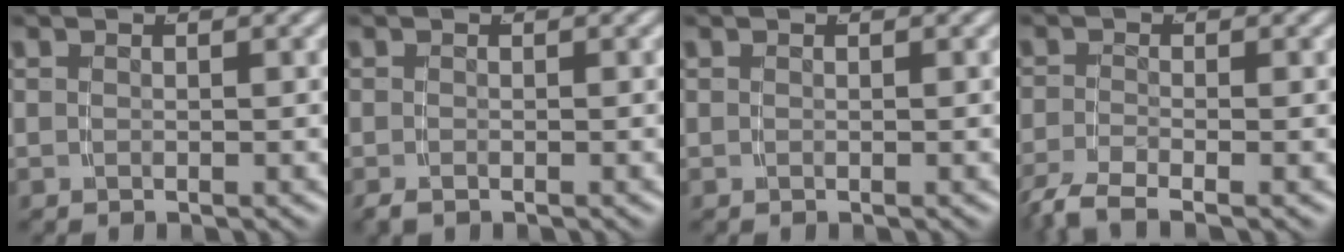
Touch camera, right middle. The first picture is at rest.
{"total": 0.9, "force": [-0.8, 0.1, 0.3], "torque": [-0.005, -0.008, -0.011]}
{"total": 0.0}
{"total": 4.2, "force": [-3.3, 1.2, 2.4], "torque": [-0.053, -0.020, -0.043]}